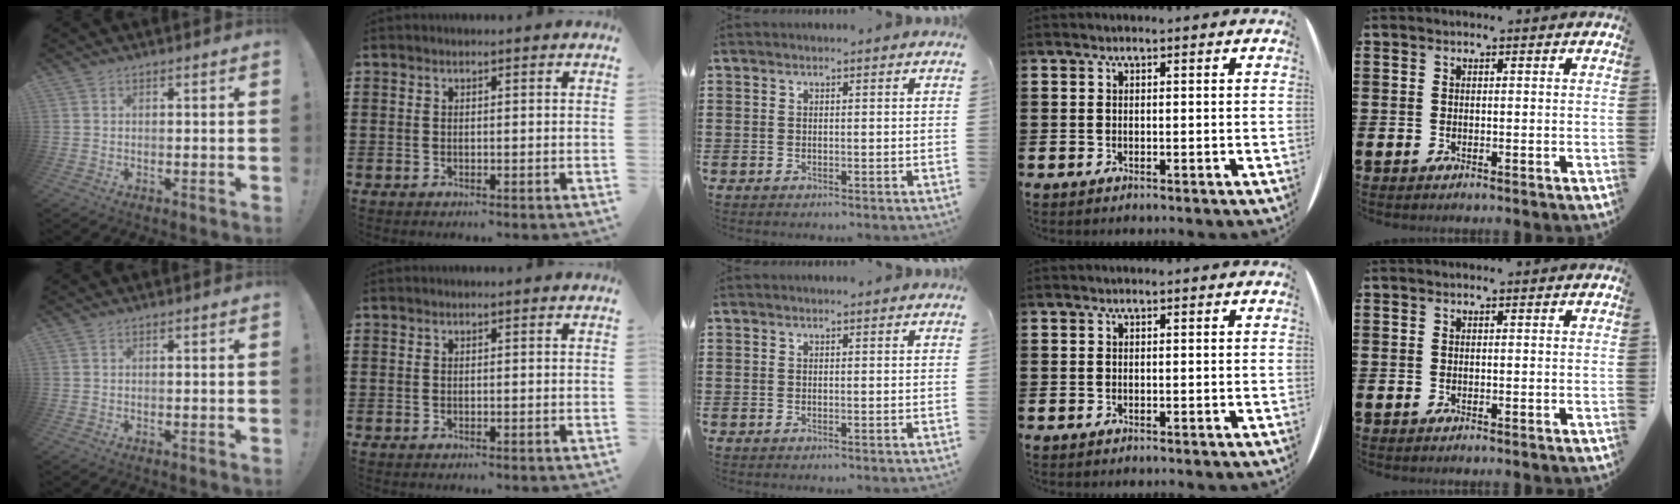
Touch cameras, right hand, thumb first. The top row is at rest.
{}